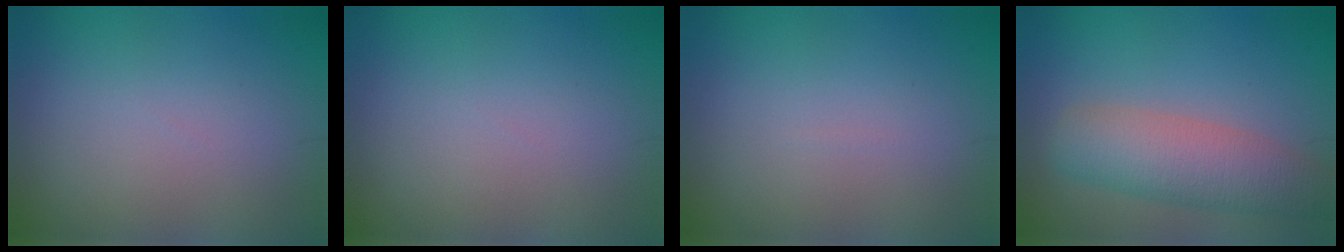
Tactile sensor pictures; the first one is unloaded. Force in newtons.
{"total": 0.0}
{"total": 0.0}
{"total": 5.7, "press": 5.7, "slide": 0.3}